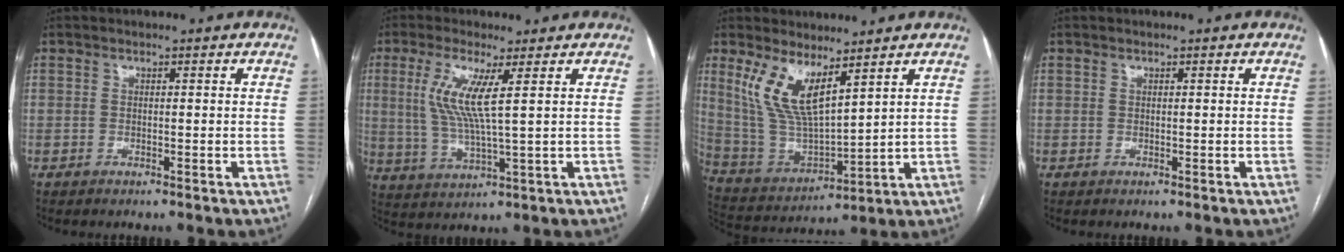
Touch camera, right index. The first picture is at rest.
{"total": 8.1, "force": [2.4, 0.3, 7.8], "torque": [-0.174, -0.005, 0.048]}
{"total": 11.0, "force": [6.3, 2.9, 8.5], "torque": [-0.186, -0.008, 0.141]}
{"total": 0.0}